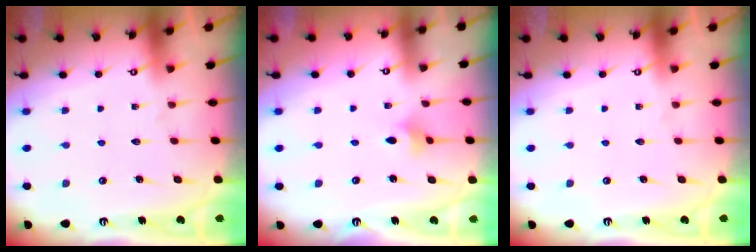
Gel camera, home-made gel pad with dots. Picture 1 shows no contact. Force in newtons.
{"total": 2.9, "press": 2.8, "slide": 0.6}
{"total": 0.0}